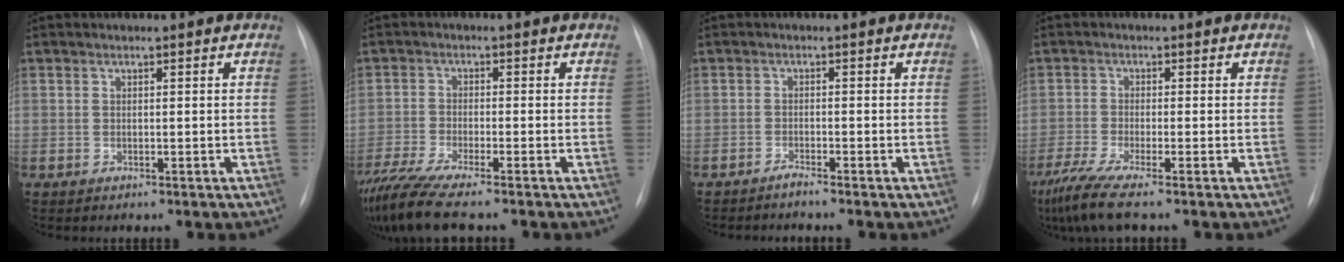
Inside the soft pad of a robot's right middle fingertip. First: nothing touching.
{"total": 9.6, "force": [-8.0, 0.0, 5.2], "torque": [-0.100, -0.025, -0.139]}
{"total": 1.1, "force": [-1.0, -0.4, 0.2], "torque": [0.001, -0.002, -0.017]}
{"total": 6.7, "force": [-5.0, -0.3, 4.4], "torque": [-0.085, -0.025, -0.093]}